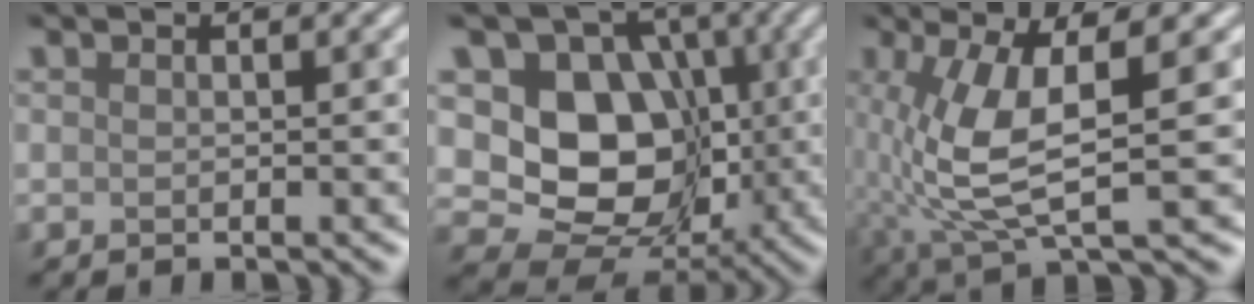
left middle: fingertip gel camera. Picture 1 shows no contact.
{"total": 10.0, "force": [-0.2, 8.0, 6.0], "torque": [-0.091, -0.009, -0.016]}
{"total": 6.8, "force": [0.2, 1.9, 6.5], "torque": [-0.148, -0.003, 0.009]}